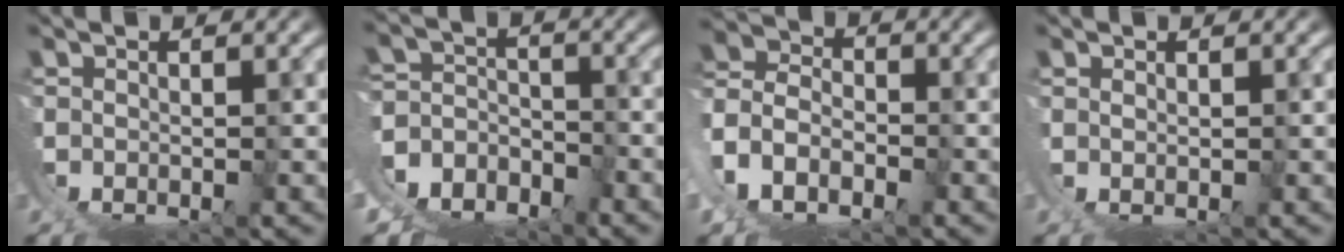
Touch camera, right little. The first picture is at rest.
{"total": 7.6, "force": [-0.7, 6.7, 3.5], "torque": [-0.105, -0.034, -0.011]}
{"total": 8.8, "force": [3.6, 6.9, 4.2], "torque": [-0.118, -0.002, 0.044]}
{"total": 1.6, "force": [1.0, -1.2, 0.2], "torque": [0.001, 0.001, 0.019]}